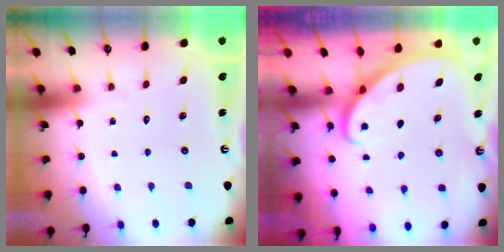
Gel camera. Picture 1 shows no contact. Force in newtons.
{"total": 2.6, "press": 2.6, "slide": 0.2}